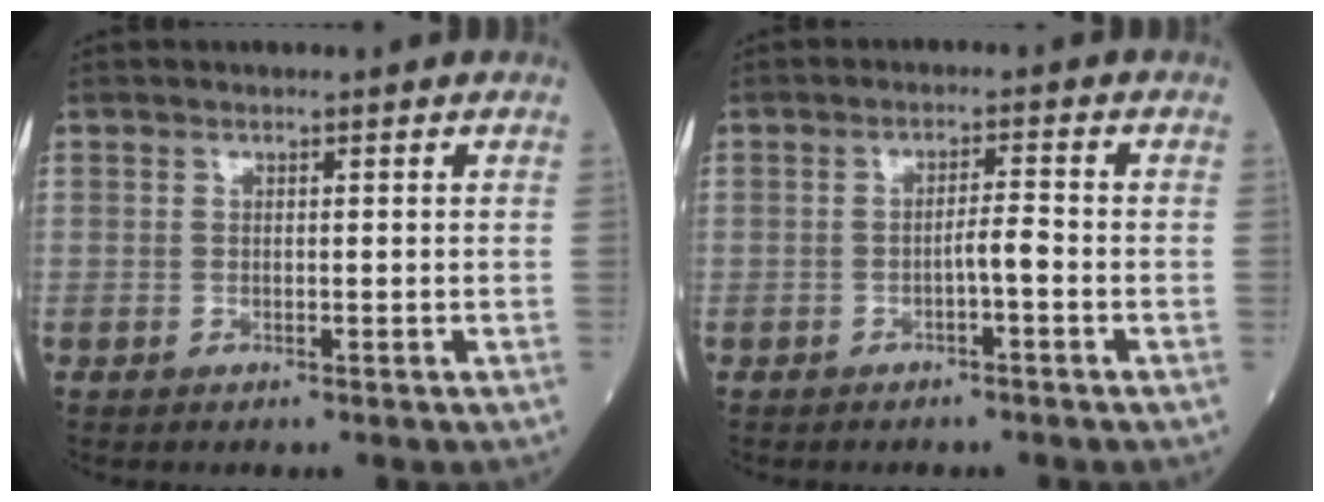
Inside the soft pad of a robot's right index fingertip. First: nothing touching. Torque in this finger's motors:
{"motor_torque": [0.42, -0.25, 0.17, 0.05]}